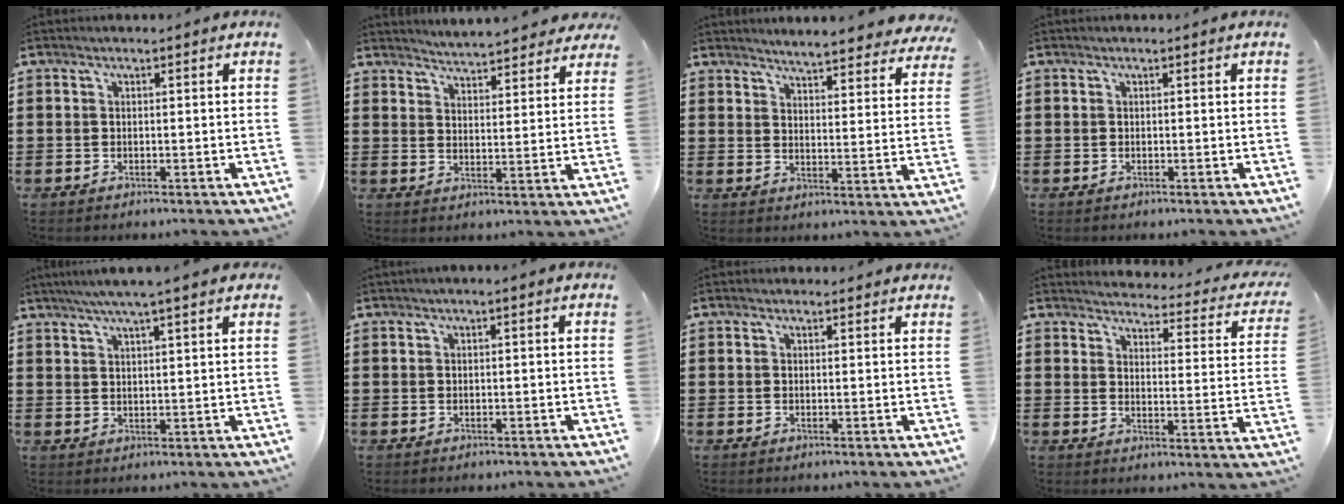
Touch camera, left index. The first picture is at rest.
{"total": 4.4, "force": [4.3, -0.1, 0.4], "torque": [-0.026, -0.023, 0.077]}
{"total": 4.7, "force": [4.6, -0.6, 0.9], "torque": [-0.029, -0.033, 0.078]}
{"total": 0.0}
{"total": 4.6, "force": [3.4, -0.2, 3.1], "torque": [-0.069, -0.005, 0.059]}
{"total": 0.7, "force": [-0.2, 0.1, 0.7], "torque": [-0.011, -0.003, -0.003]}
{"total": 0.7, "force": [0.4, 0.5, 0.0], "torque": [-0.002, 0.004, 0.007]}
{"total": 3.1, "force": [3.0, 0.0, 0.7], "torque": [-0.025, -0.030, 0.043]}